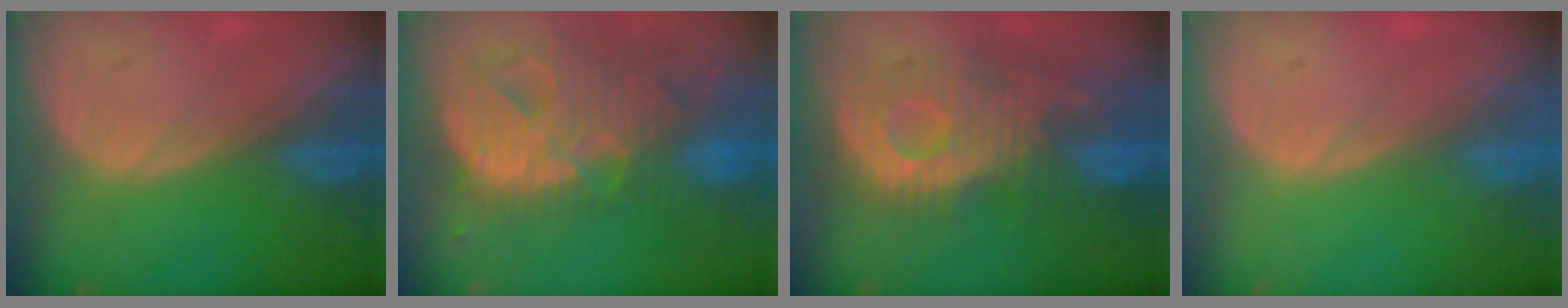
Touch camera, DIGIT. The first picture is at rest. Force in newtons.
{"total": 13.8, "press": 11.7, "slide": 7.2}
{"total": 11.2, "press": 10.3, "slide": 4.5}
{"total": 0.0}